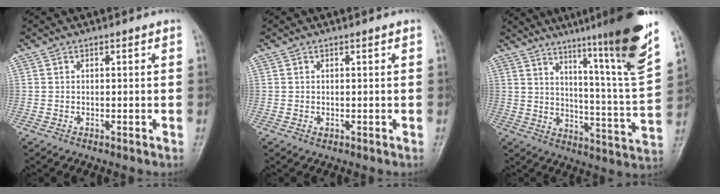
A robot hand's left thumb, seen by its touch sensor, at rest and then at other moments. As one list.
[{"total": 0.6, "force": [0.1, 0.4, 0.5], "torque": [-0.003, 0.001, 0.003]}, {"total": 22.4, "force": [15.6, 0.2, 16.2], "torque": [-0.212, -0.096, 0.221]}]